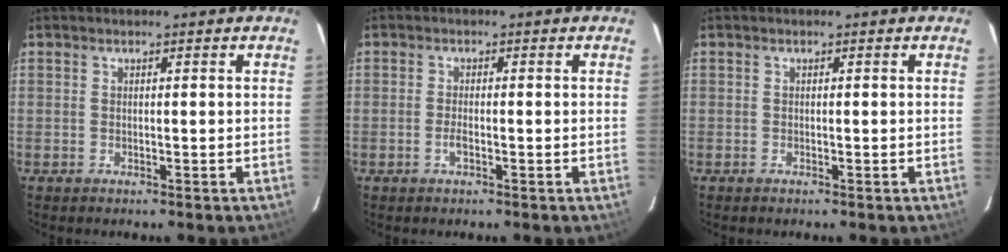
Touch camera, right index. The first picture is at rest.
{"total": 1.9, "force": [-0.8, 0.7, 1.5], "torque": [-0.035, 0.000, -0.016]}
{"total": 0.0}